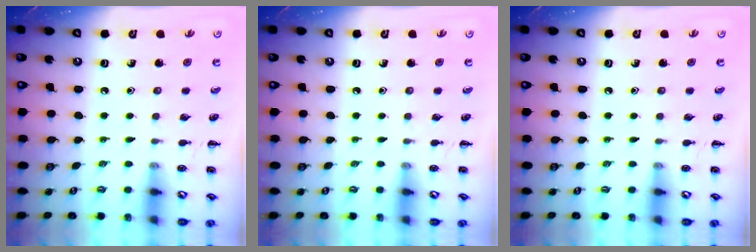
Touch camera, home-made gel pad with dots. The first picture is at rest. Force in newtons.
{"total": 0.0}
{"total": 0.0}